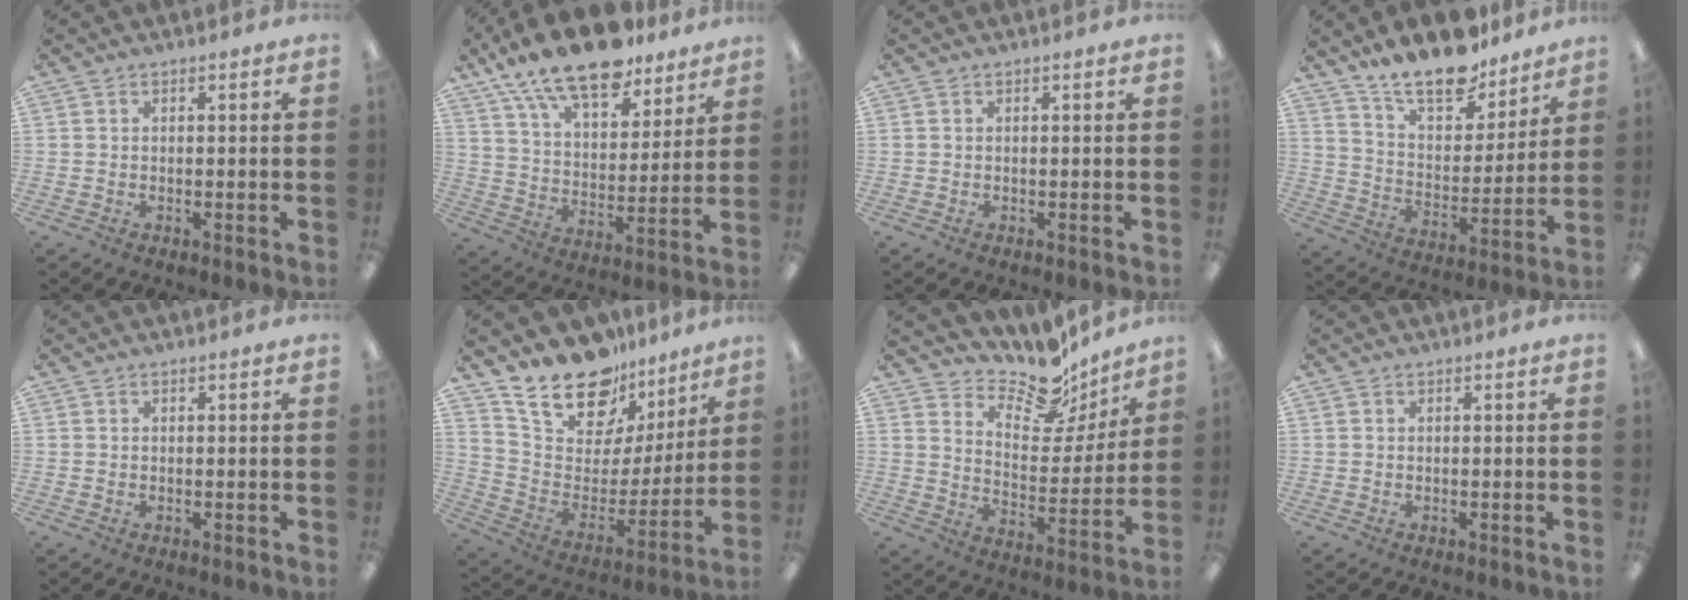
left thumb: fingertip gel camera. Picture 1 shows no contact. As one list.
[{"total": 18.9, "force": [14.7, 7.1, 9.6], "torque": [-0.180, -0.084, 0.260]}, {"total": 0.0}, {"total": 16.4, "force": [13.9, 6.0, 6.4], "torque": [-0.119, -0.091, 0.248]}, {"total": 0.0}, {"total": 19.2, "force": [15.8, 8.8, 6.4], "torque": [-0.138, -0.114, 0.288]}, {"total": 14.3, "force": [11.9, 5.8, 5.4], "torque": [-0.084, -0.097, 0.207]}, {"total": 0.0}]